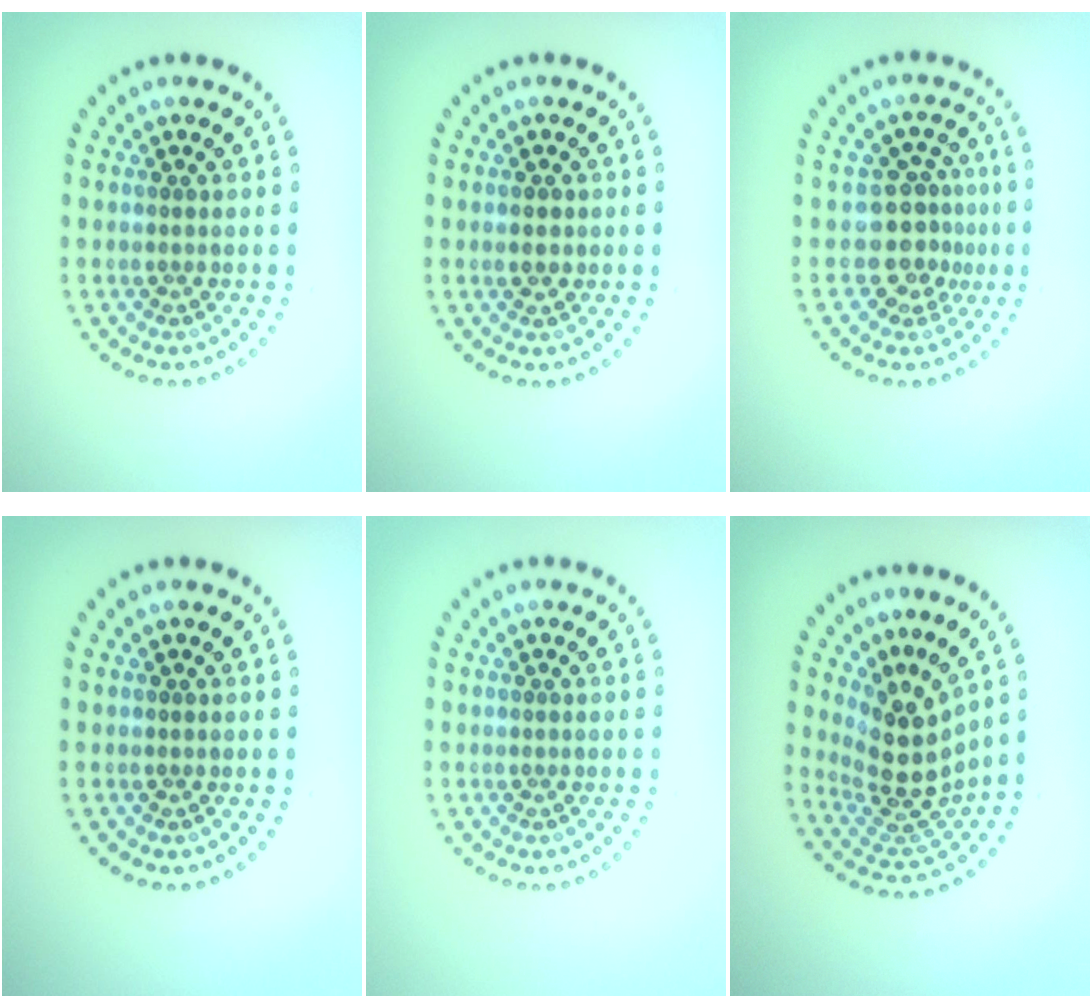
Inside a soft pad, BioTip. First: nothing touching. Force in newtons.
{"total": 1.7, "press": 1.7, "slide": 0.1}
{"total": 3.4, "press": 2.5, "slide": 2.3}
{"total": 0.0}
{"total": 0.0}
{"total": 4.6, "press": 3.6, "slide": 2.8}